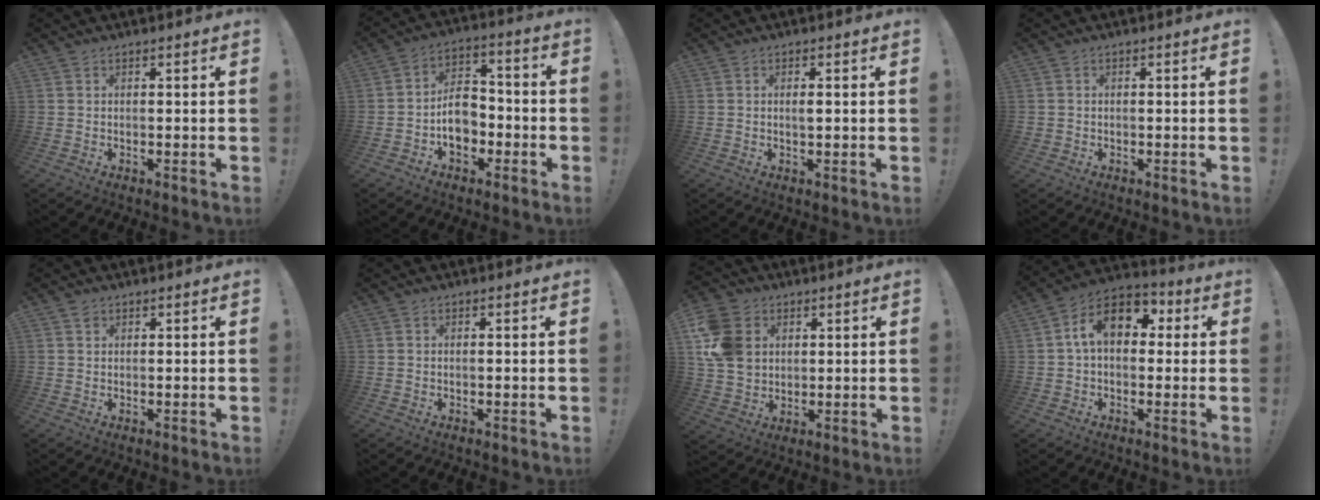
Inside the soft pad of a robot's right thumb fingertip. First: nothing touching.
{"total": 11.1, "force": [-3.3, 8.0, 7.0], "torque": [-0.122, 0.024, -0.056]}
{"total": 1.4, "force": [0.3, 0.2, 1.4], "torque": [-0.020, -0.002, 0.002]}
{"total": 0.9, "force": [-0.2, 0.9, 0.1], "torque": [-0.007, 0.004, -0.002]}
{"total": 1.0, "force": [0.7, 0.6, 0.2], "torque": [0.004, -0.004, 0.014]}
{"total": 0.0}
{"total": 13.9, "force": [3.8, 11.3, 7.2], "torque": [-0.142, -0.007, 0.078]}
{"total": 12.9, "force": [3.3, 8.3, 9.4], "torque": [-0.150, 0.008, 0.061]}